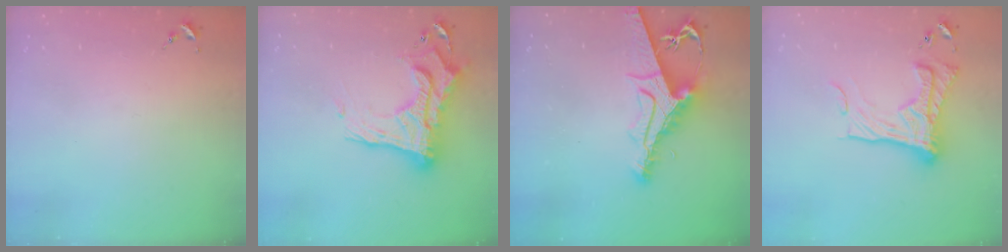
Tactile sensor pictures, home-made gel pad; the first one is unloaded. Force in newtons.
{"total": 24.9, "press": 24.8, "slide": 1.8}
{"total": 12.9, "press": 12.8, "slide": 1.2}
{"total": 20.2, "press": 20.2, "slide": 1.5}